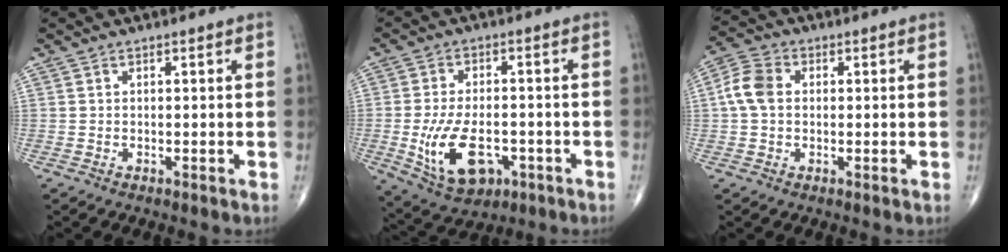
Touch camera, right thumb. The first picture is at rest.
{"total": 12.7, "force": [-3.5, 7.3, 9.8], "torque": [-0.167, 0.006, -0.047]}
{"total": 6.3, "force": [0.5, 4.6, 4.2], "torque": [-0.088, 0.017, 0.002]}